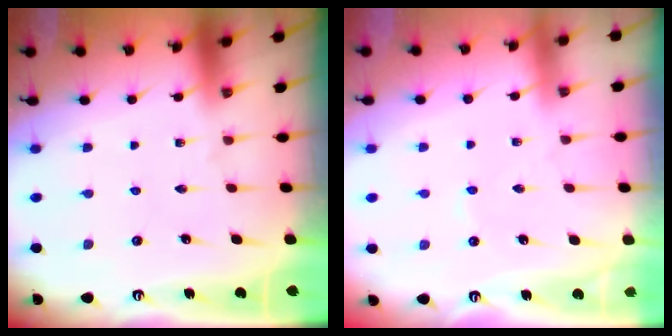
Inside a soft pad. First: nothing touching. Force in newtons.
{"total": 1.6, "press": 1.6, "slide": 0.3}